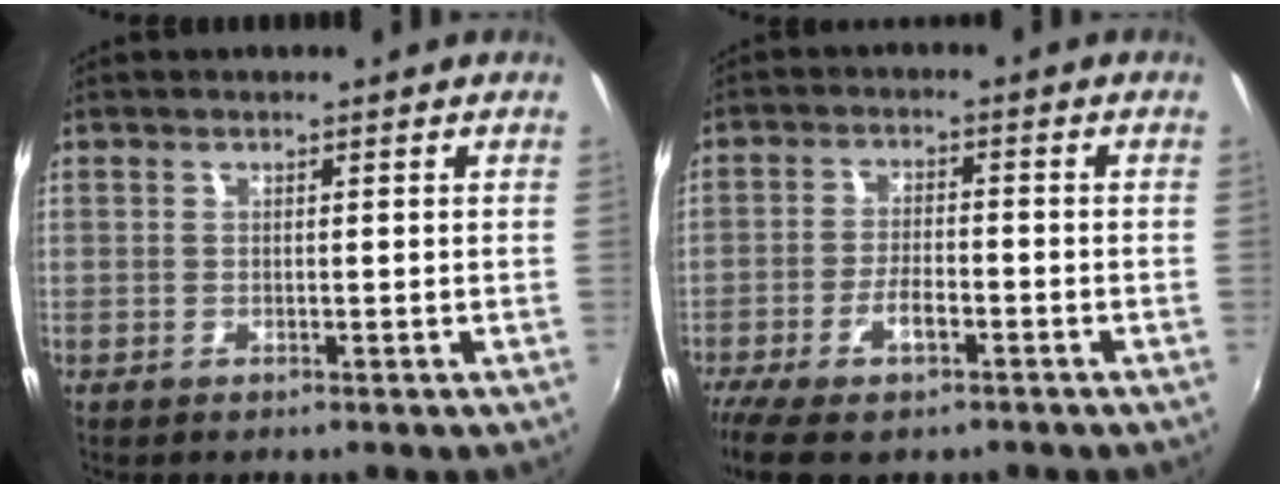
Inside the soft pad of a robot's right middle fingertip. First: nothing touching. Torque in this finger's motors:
{"motor_torque": [1.11, -1.03, 0.34, 0.06]}